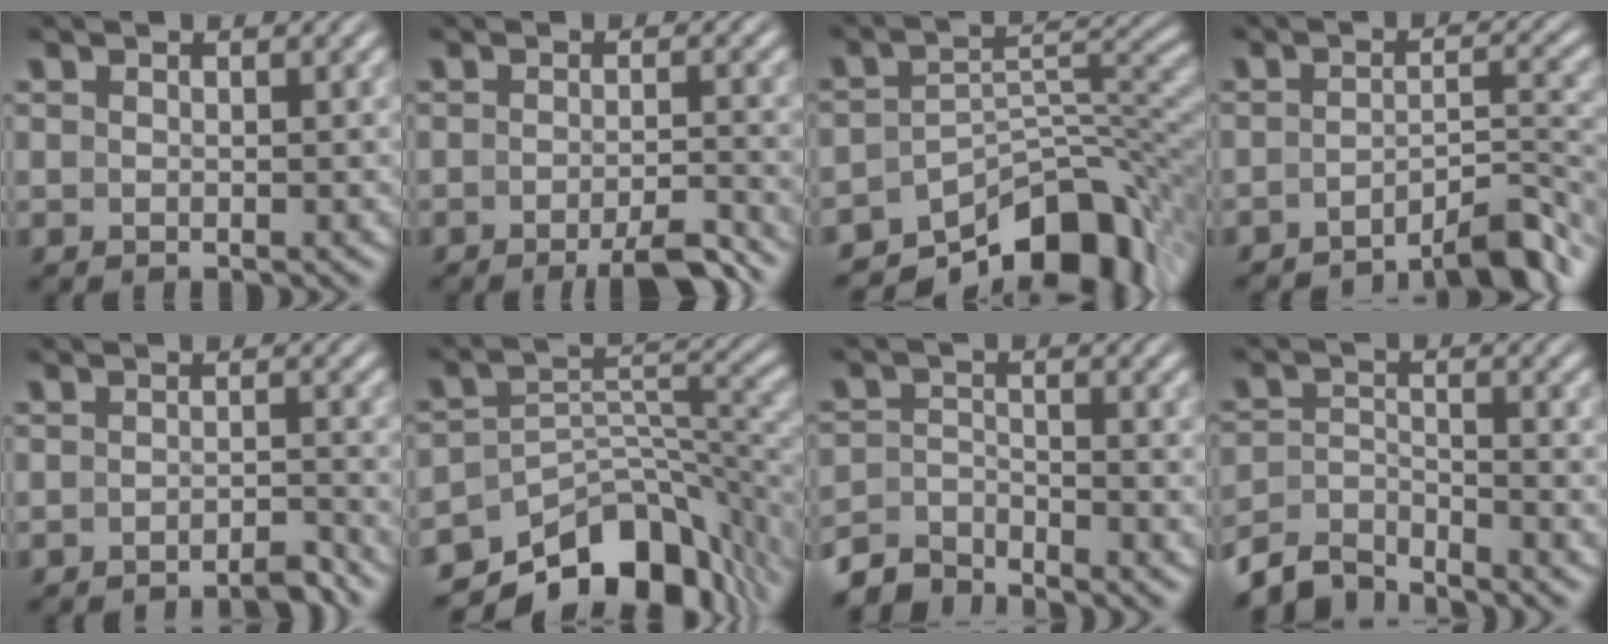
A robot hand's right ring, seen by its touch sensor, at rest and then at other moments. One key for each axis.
{"total": 3.7, "fx": -3.1, "fy": 0.0, "fz": 2.0, "tx": -0.023, "ty": -0.003, "tz": -0.054}
{"total": 13.8, "fx": -8.3, "fy": 6.8, "fz": 8.6, "tx": -0.111, "ty": -0.032, "tz": -0.115}
{"total": 6.0, "fx": -4.9, "fy": 1.3, "fz": 3.3, "tx": -0.036, "ty": -0.009, "tz": -0.075}
{"total": 2.6, "fx": -2.5, "fy": -0.1, "fz": 0.5, "tx": -0.005, "ty": -0.005, "tz": -0.045}
{"total": 15.3, "fx": -9.8, "fy": 8.0, "fz": 8.6, "tx": -0.126, "ty": -0.033, "tz": -0.134}
{"total": 4.4, "fx": -4.0, "fy": 1.2, "fz": 1.1, "tx": -0.018, "ty": -0.013, "tz": -0.069}
{"total": 5.2, "fx": -4.4, "fy": 2.1, "fz": 1.8, "tx": -0.039, "ty": -0.022, "tz": -0.071}